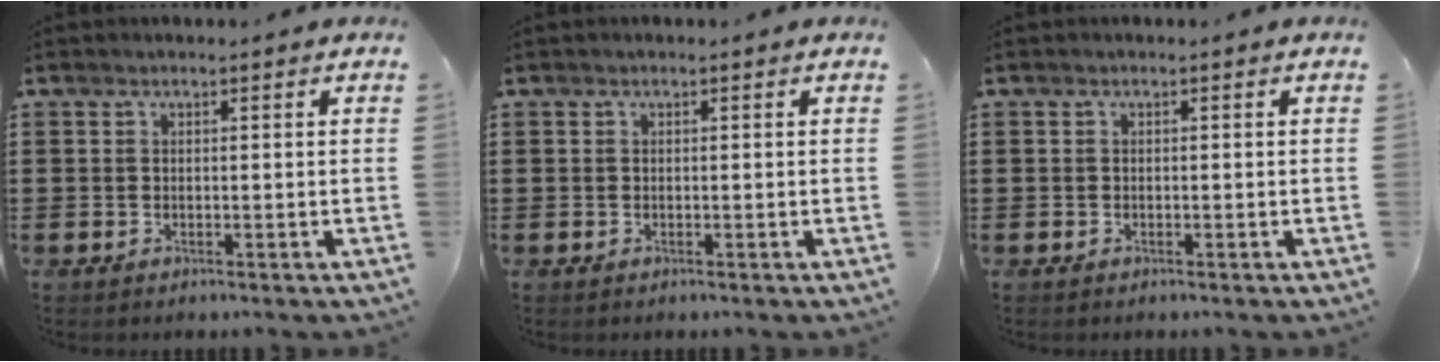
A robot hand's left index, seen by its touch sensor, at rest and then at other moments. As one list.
[{"total": 0.0}, {"total": 0.0}]